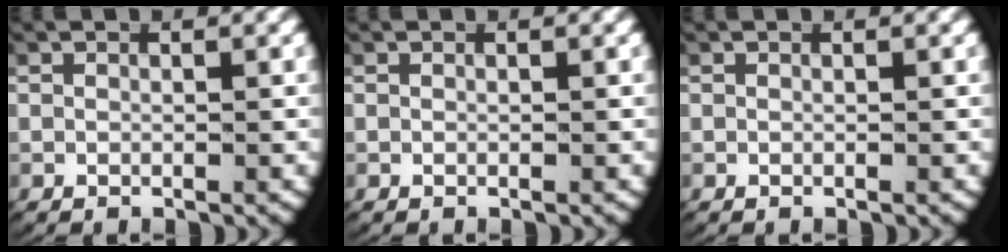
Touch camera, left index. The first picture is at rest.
{"total": 0.0}
{"total": 0.0}